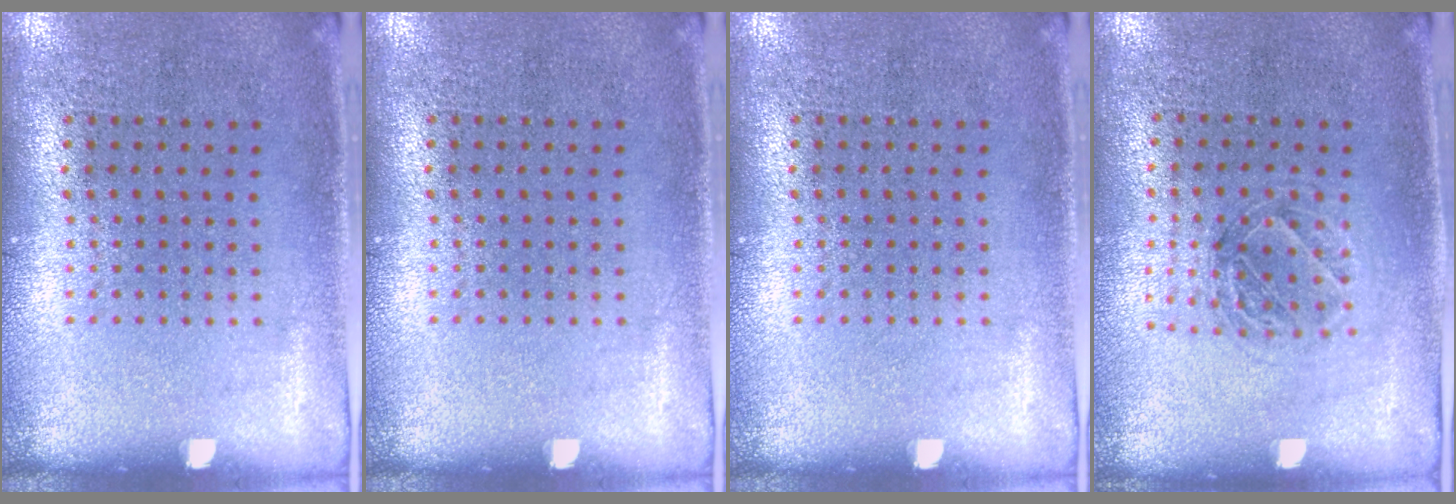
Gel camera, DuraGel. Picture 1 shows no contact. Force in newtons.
{"total": 0.0}
{"total": 0.0}
{"total": 1.1, "press": 1.1, "slide": 0.4}